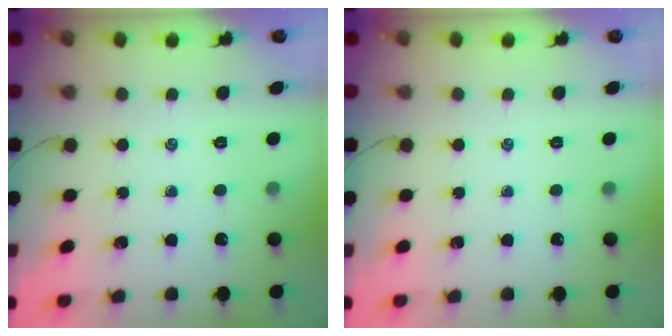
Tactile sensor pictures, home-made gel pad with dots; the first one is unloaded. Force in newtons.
{"total": 0.0}